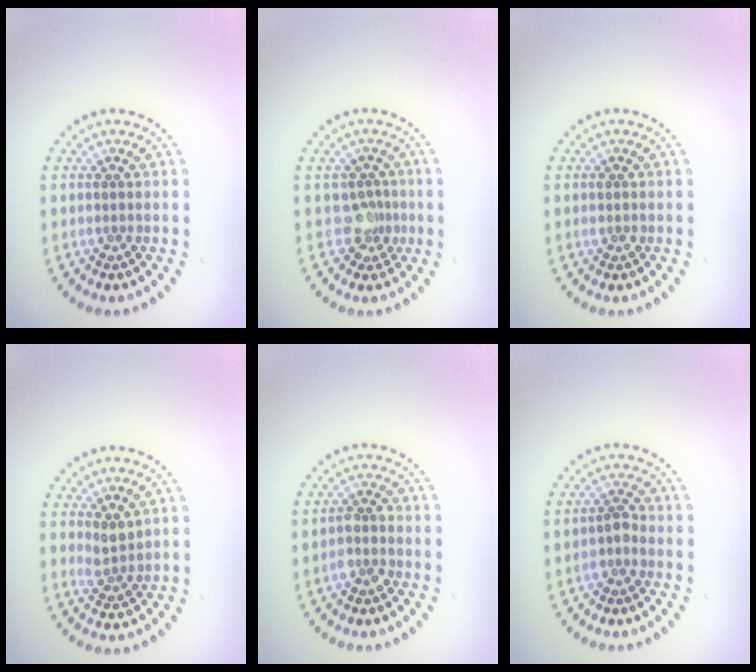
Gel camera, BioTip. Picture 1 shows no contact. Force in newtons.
{"total": 2.0, "press": 1.5, "slide": 1.4}
{"total": 0.9, "press": 0.9, "slide": 0.1}
{"total": 1.8, "press": 1.5, "slide": 1.0}
{"total": 1.6, "press": 1.5, "slide": 0.7}
{"total": 1.3, "press": 1.1, "slide": 0.7}